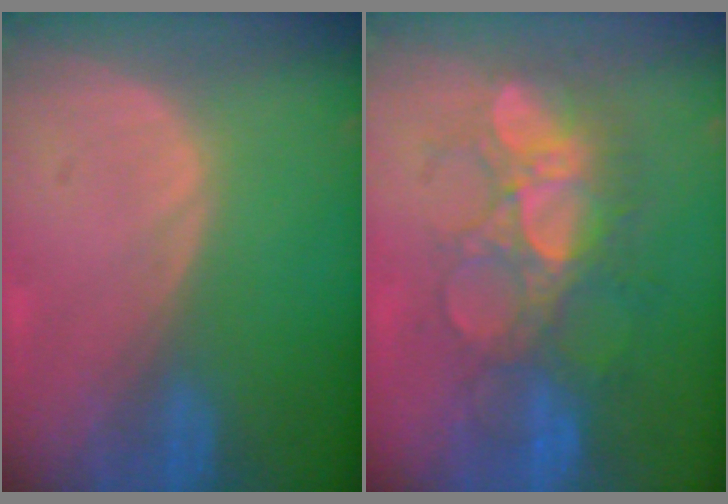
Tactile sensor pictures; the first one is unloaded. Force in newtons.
{"total": 9.1, "press": 8.9, "slide": 1.9}